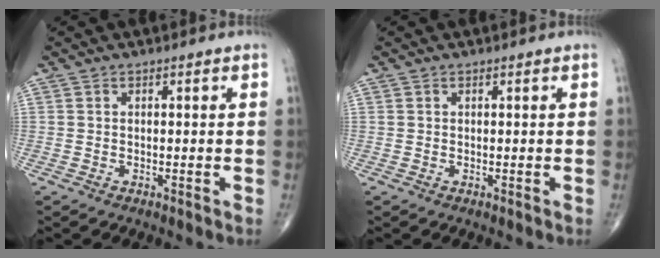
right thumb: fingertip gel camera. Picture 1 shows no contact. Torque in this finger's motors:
{"motor_torque": [0.22, -0.05, -0.19, 0.04, 0.01]}